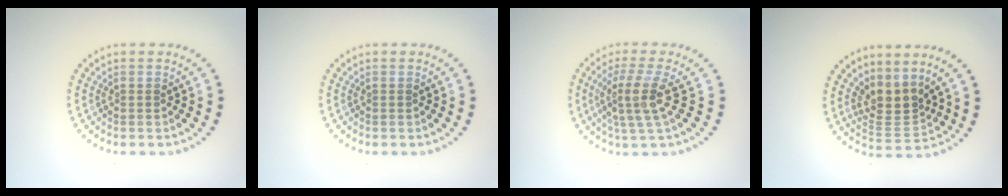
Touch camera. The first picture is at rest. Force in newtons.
{"total": 0.0}
{"total": 3.8, "press": 2.7, "slide": 2.6}
{"total": 3.2, "press": 2.5, "slide": 2.0}